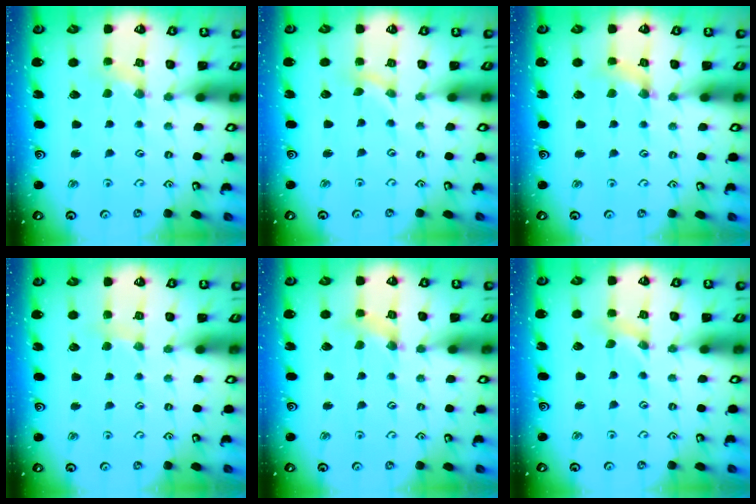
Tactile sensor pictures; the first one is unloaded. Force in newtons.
{"total": 0.0}
{"total": 1.3, "press": 1.3, "slide": 0.3}
{"total": 2.5, "press": 2.4, "slide": 0.4}
{"total": 0.8, "press": 0.7, "slide": 0.3}
{"total": 0.0}